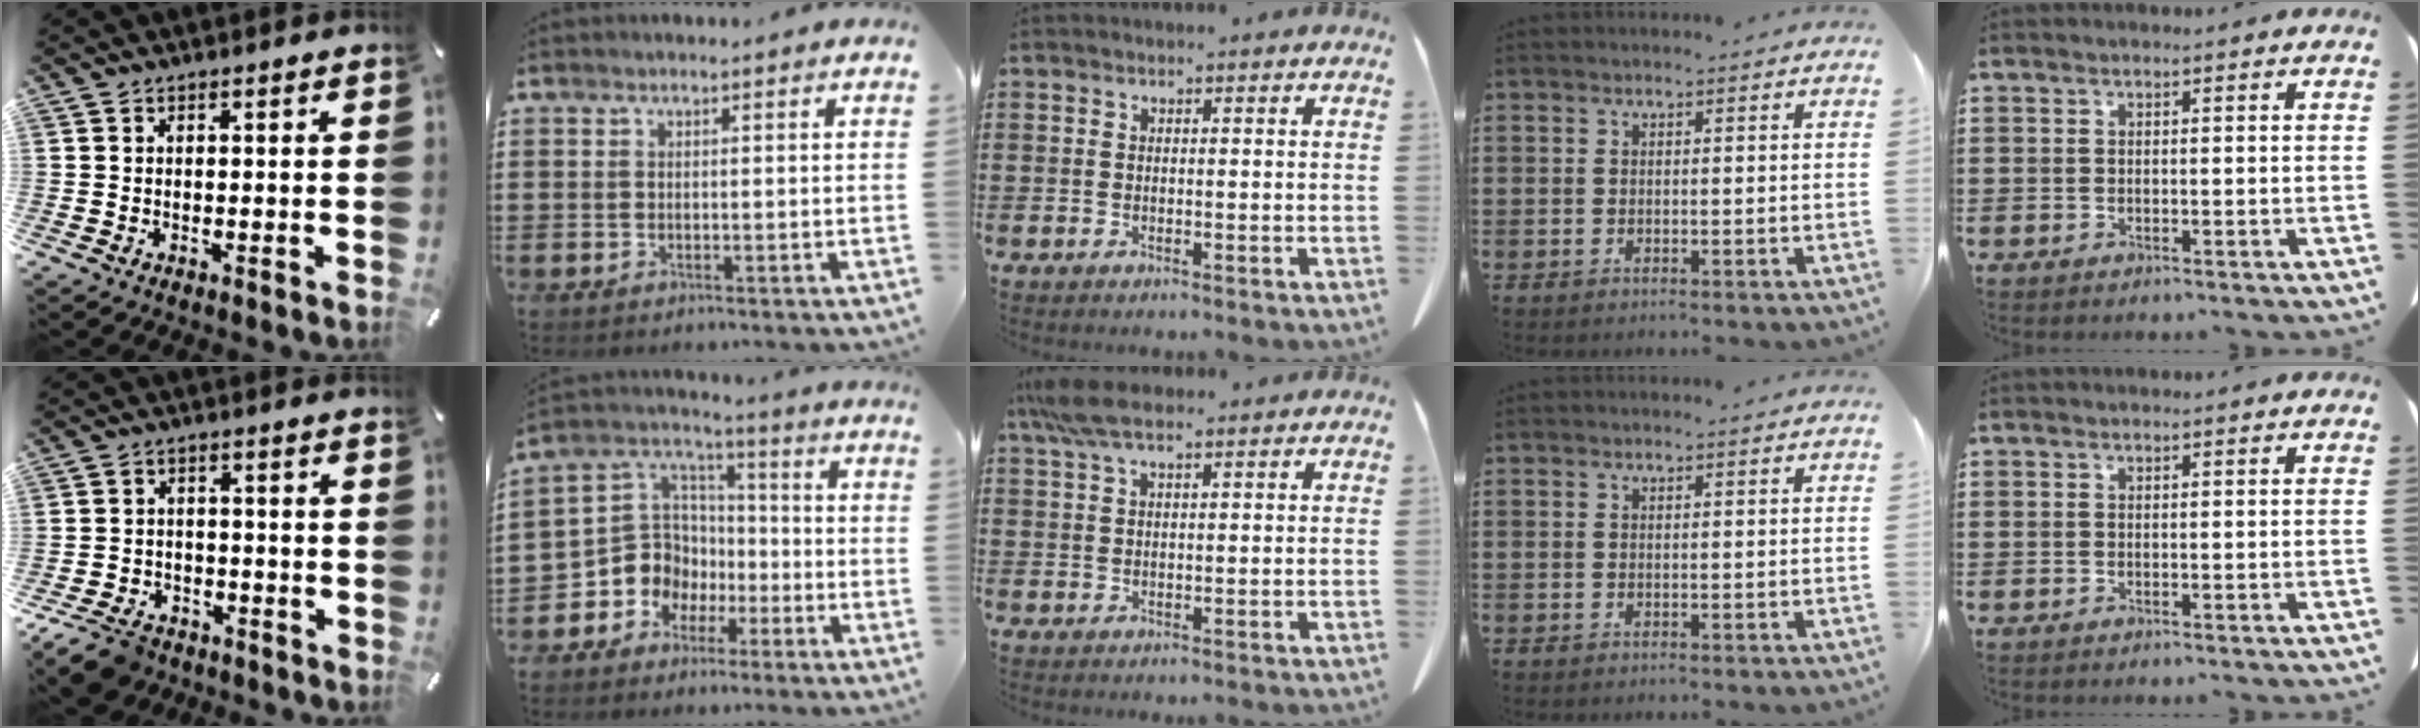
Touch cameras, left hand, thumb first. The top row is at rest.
{"thumb": {"total": 7.4, "force": [-5.6, 4.0, 2.7], "torque": [-0.054, 0.028, -0.105]}, "index": {"total": 9.2, "force": [-3.0, 8.4, 2.0], "torque": [-0.089, 0.002, -0.057]}, "middle": {"total": 5.5, "force": [3.5, 1.4, 4.0], "torque": [-0.086, -0.002, 0.065]}}